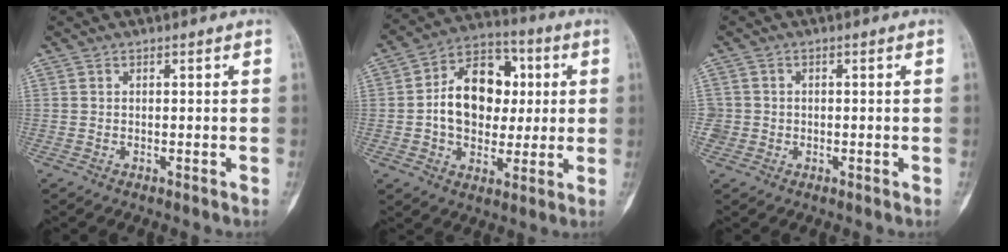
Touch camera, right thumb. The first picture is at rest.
{"total": 15.9, "force": [1.2, 11.5, 10.9], "torque": [-0.135, 0.022, 0.016]}
{"total": 2.1, "force": [-0.3, 2.1, 0.0], "torque": [0.016, 0.008, -0.006]}